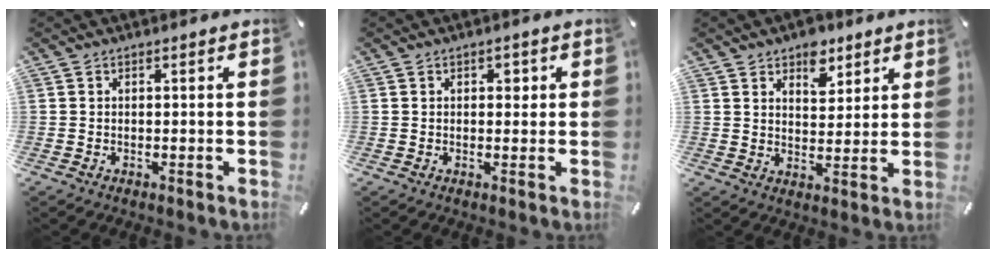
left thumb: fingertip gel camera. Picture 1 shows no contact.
{"total": 2.0, "force": [0.5, 1.4, 1.4], "torque": [-0.013, 0.001, 0.003]}
{"total": 7.1, "force": [4.7, 4.5, 2.9], "torque": [-0.018, -0.022, 0.076]}